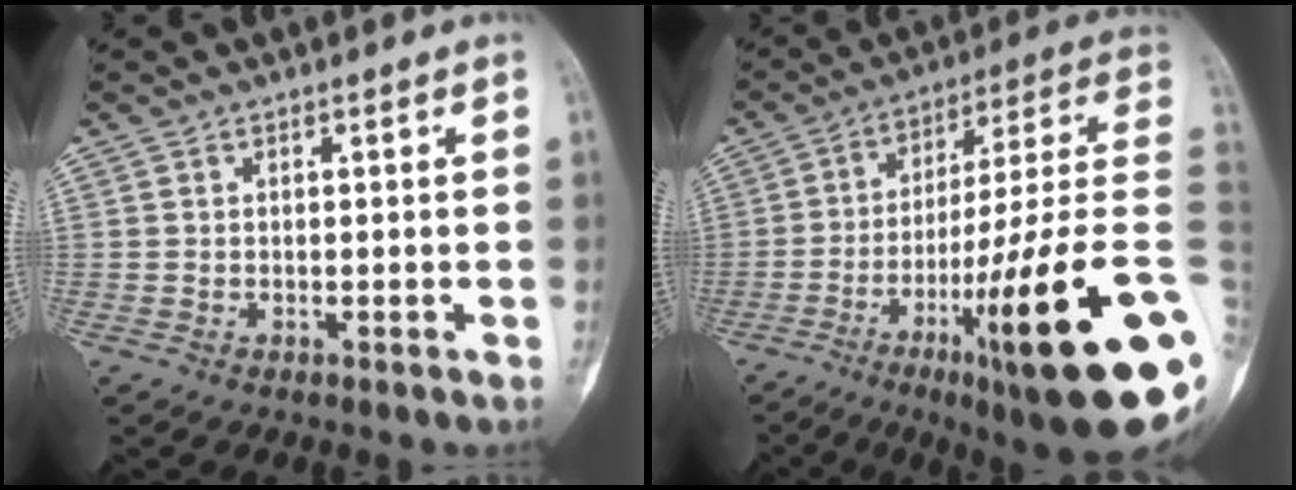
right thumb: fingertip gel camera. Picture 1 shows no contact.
{"total": 29.4, "force": [-8.8, 3.7, 27.8], "torque": [-0.360, 0.040, -0.134]}